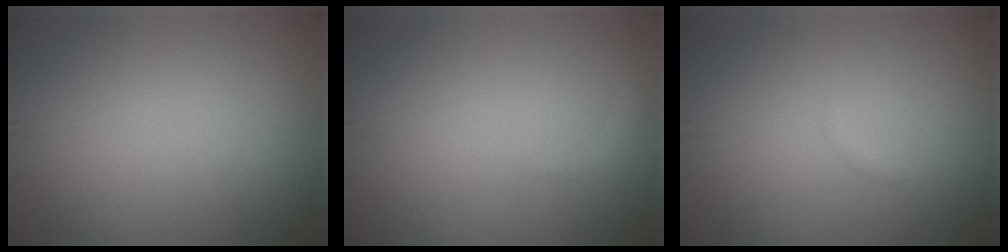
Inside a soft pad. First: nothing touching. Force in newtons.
{"total": 1.0, "press": 1.0, "slide": 0.2}
{"total": 0.5, "press": 0.5, "slide": 0.1}